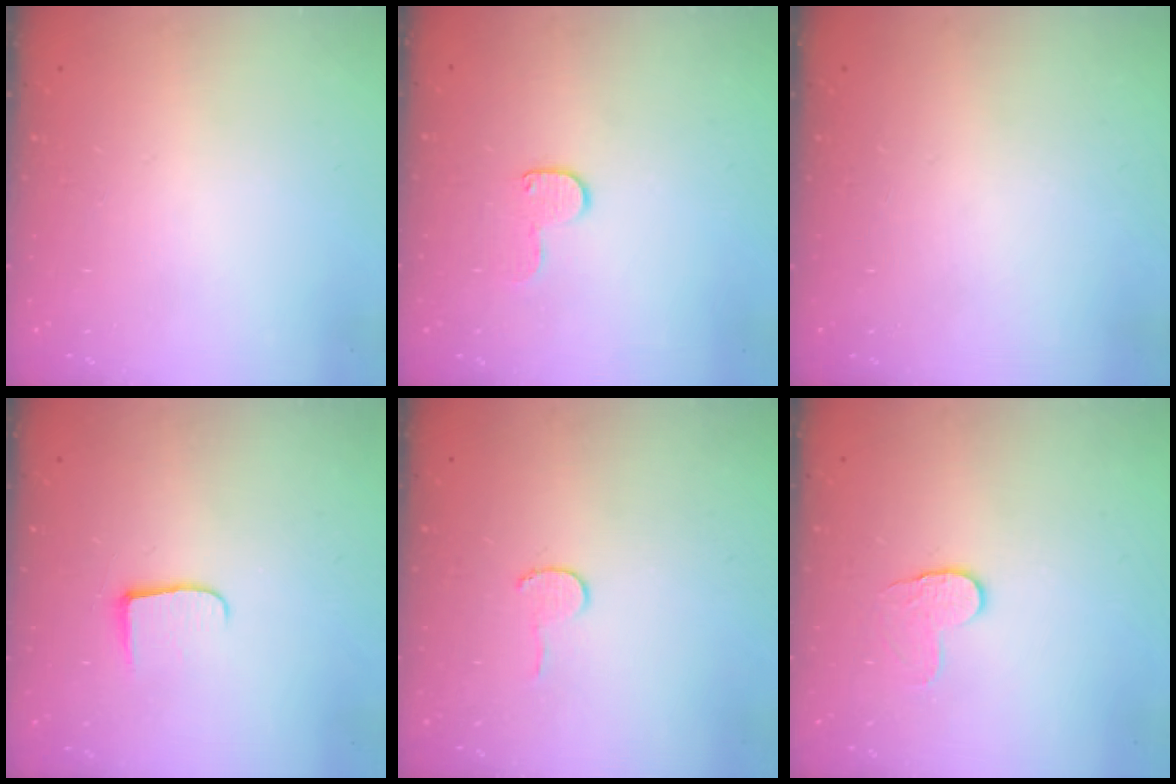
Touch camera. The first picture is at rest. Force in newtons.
{"total": 4.5, "press": 4.5, "slide": 0.5}
{"total": 0.0}
{"total": 7.4, "press": 7.4, "slide": 0.6}
{"total": 3.7, "press": 3.7, "slide": 0.4}
{"total": 4.3, "press": 4.3, "slide": 0.4}